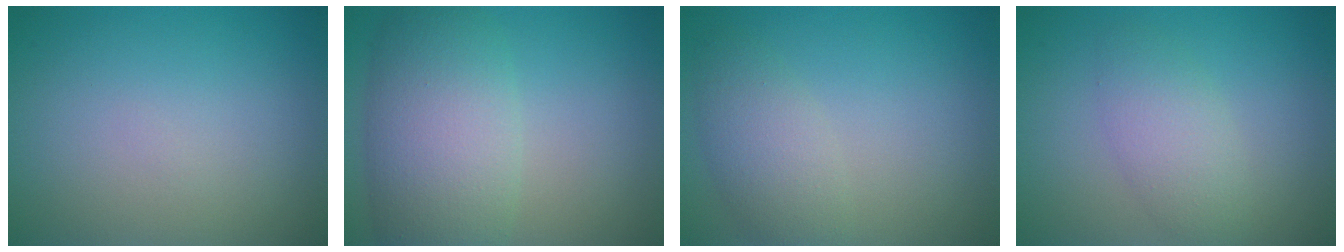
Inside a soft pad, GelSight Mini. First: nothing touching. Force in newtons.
{"total": 7.5, "press": 7.5, "slide": 0.1}
{"total": 3.1, "press": 3.1, "slide": 0.1}
{"total": 2.6, "press": 2.6, "slide": 0.3}